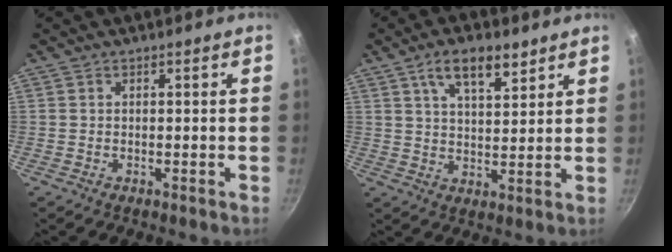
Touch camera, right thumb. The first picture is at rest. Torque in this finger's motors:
{"motor_torque": [0.20, 0.48, 0.74, 0.28, 0.03]}